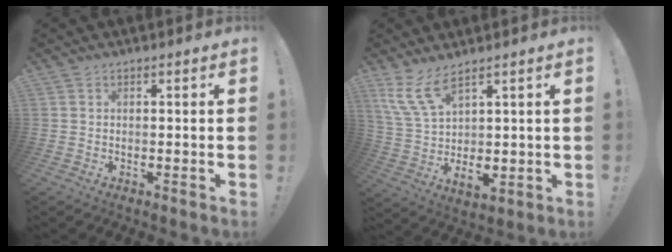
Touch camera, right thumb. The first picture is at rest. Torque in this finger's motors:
{"motor_torque": [1.40, 1.44, 0.43, 0.41, 0.07]}